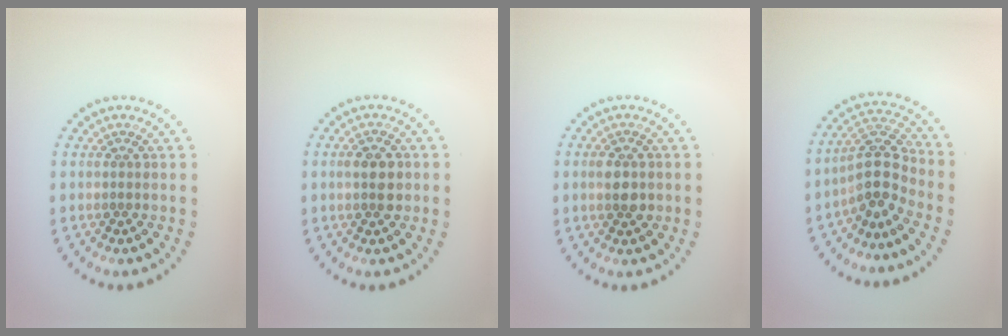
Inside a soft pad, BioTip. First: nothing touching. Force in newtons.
{"total": 2.9, "press": 2.9, "slide": 0.1}
{"total": 2.5, "press": 2.5, "slide": 0.2}
{"total": 4.0, "press": 3.4, "slide": 2.1}